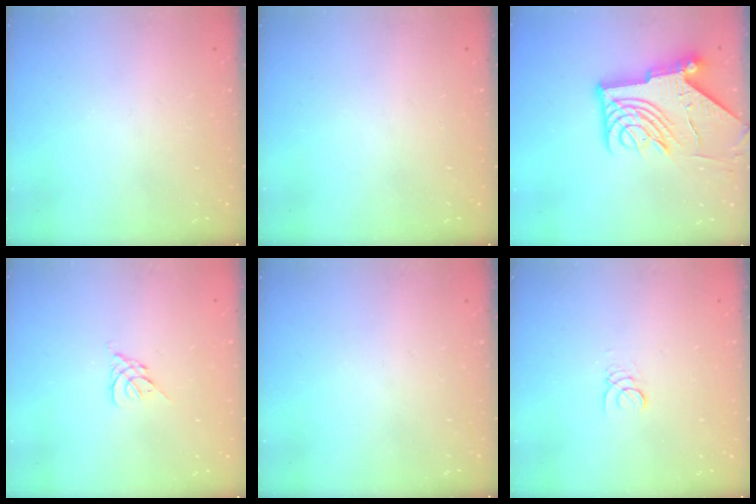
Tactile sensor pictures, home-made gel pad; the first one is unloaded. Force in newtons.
{"total": 0.0}
{"total": 15.2, "press": 15.1, "slide": 1.5}
{"total": 2.6, "press": 2.5, "slide": 0.7}
{"total": 0.0}
{"total": 1.3, "press": 1.3, "slide": 0.1}